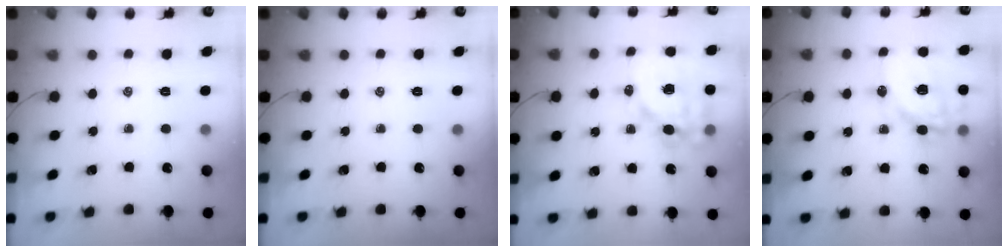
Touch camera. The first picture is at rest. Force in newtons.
{"total": 0.0}
{"total": 14.3, "press": 13.9, "slide": 3.2}
{"total": 16.9, "press": 16.5, "slide": 3.6}